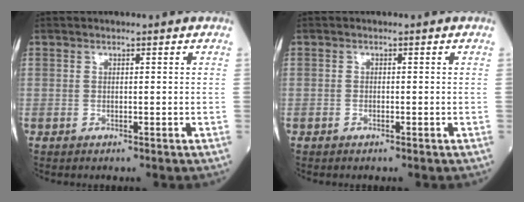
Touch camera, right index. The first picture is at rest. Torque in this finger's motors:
{"motor_torque": [-0.11, -0.03, -0.02, -0.01]}